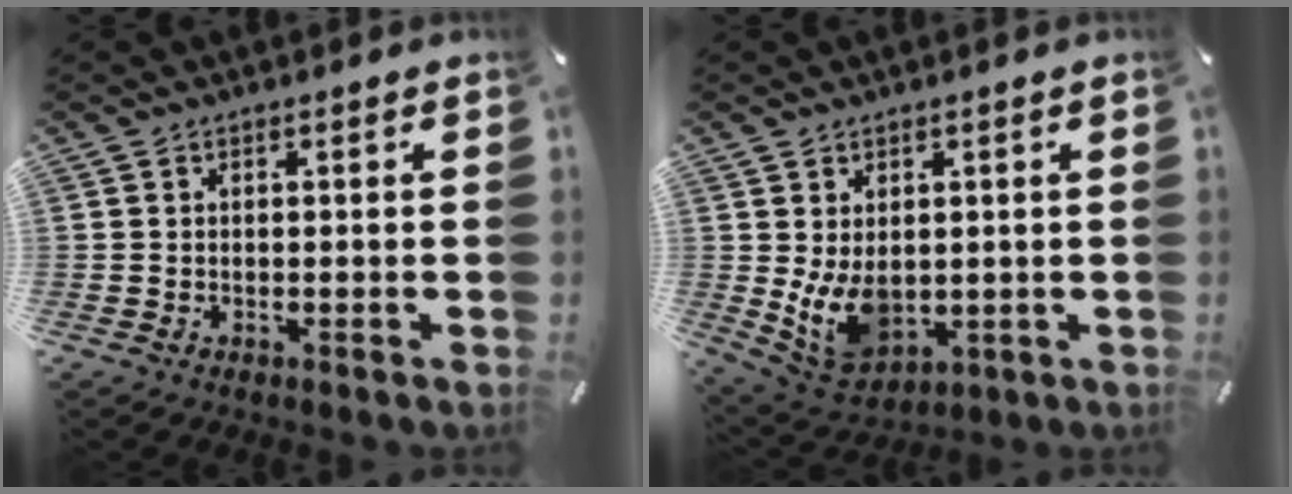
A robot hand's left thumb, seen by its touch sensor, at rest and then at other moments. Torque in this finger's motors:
{"motor_torque": [1.29, 2.42, 0.86, -0.13, 0.42]}